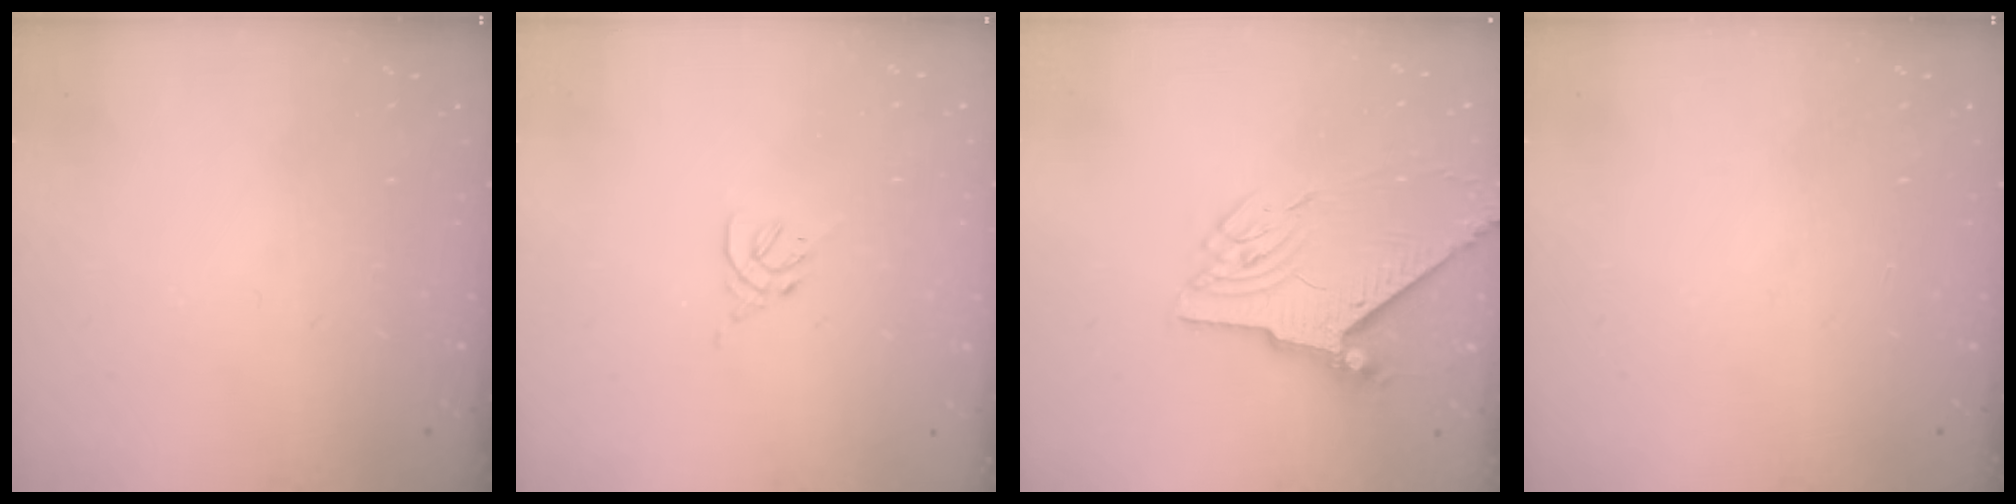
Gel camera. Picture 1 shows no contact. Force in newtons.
{"total": 2.3, "press": 2.2, "slide": 0.5}
{"total": 8.1, "press": 8.1, "slide": 0.6}
{"total": 0.0}